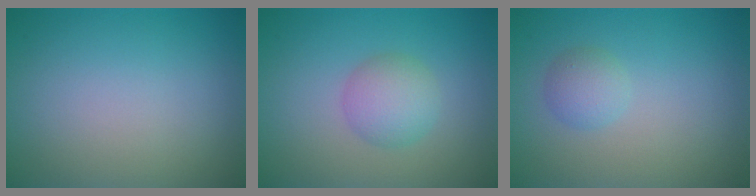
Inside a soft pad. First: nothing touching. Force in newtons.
{"total": 2.9, "press": 2.9, "slide": 0.1}
{"total": 1.7, "press": 1.7, "slide": 0.1}